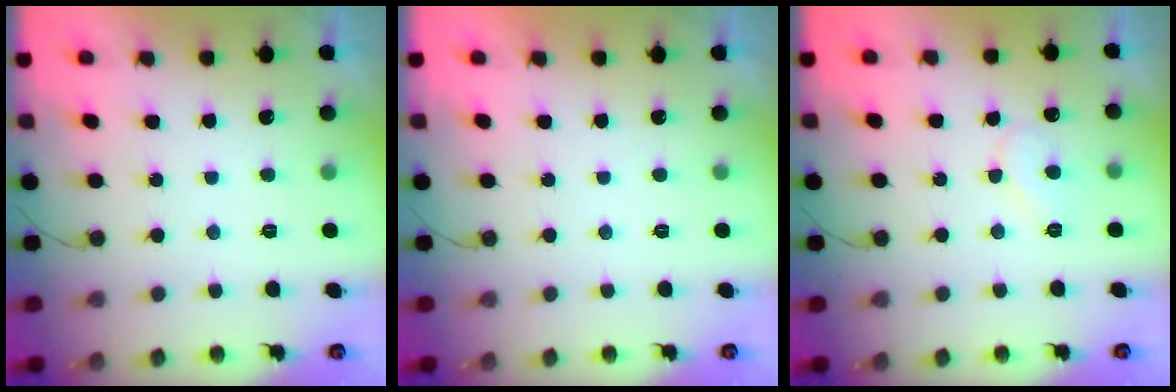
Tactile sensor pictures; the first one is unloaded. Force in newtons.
{"total": 1.8, "press": 1.8, "slide": 0.0}
{"total": 6.1, "press": 6.1, "slide": 0.5}